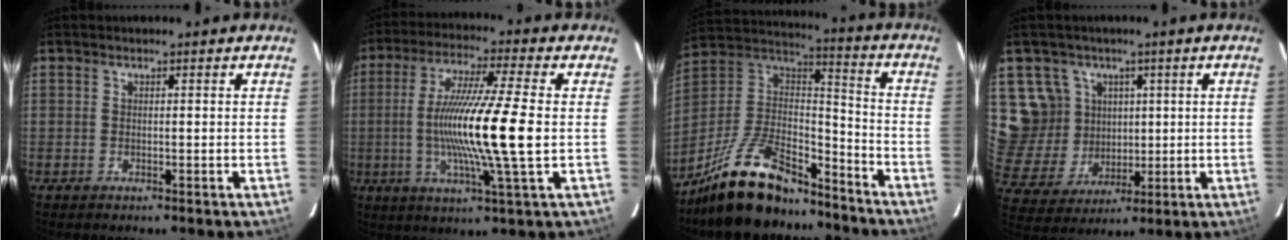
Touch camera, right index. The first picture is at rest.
{"total": 15.8, "force": [-1.2, -0.5, 15.7], "torque": [-0.284, -0.012, -0.025]}
{"total": 21.4, "force": [-16.3, 7.8, 11.4], "torque": [-0.238, 0.004, -0.273]}
{"total": 11.4, "force": [4.3, 10.3, 2.3], "torque": [-0.070, 0.004, 0.099]}